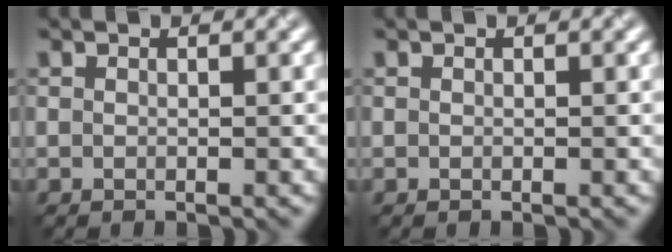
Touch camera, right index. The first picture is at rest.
{"total": 0.0}